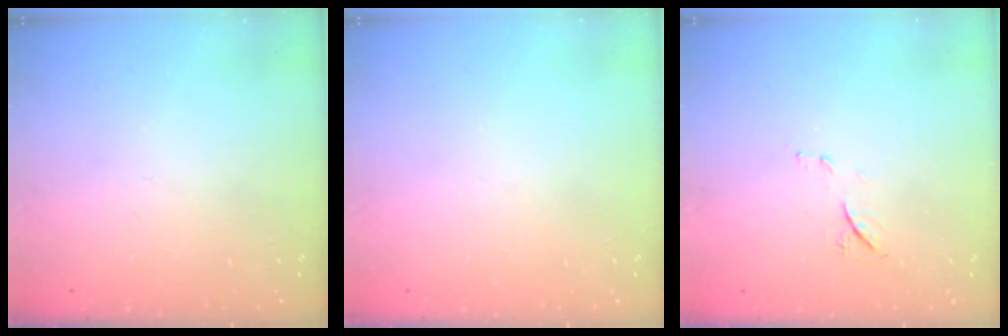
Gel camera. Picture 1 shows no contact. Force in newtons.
{"total": 0.0}
{"total": 5.6, "press": 5.6, "slide": 0.7}